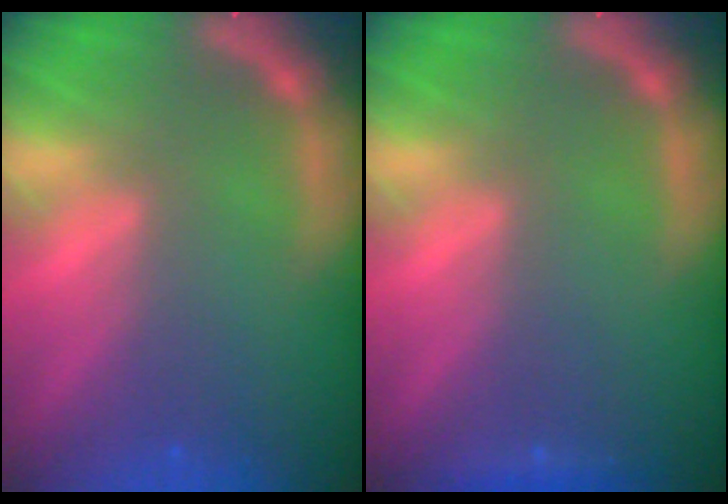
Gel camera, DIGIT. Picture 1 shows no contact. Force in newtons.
{"total": 0.9}